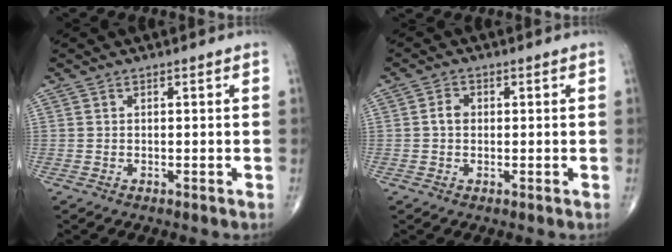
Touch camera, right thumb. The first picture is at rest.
{"total": 2.0, "force": [0.0, 1.6, 1.3], "torque": [-0.017, 0.007, -0.004]}